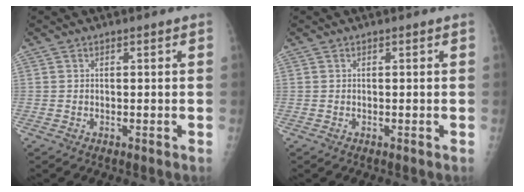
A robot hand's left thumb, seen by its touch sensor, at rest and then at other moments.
{"total": 0.0}